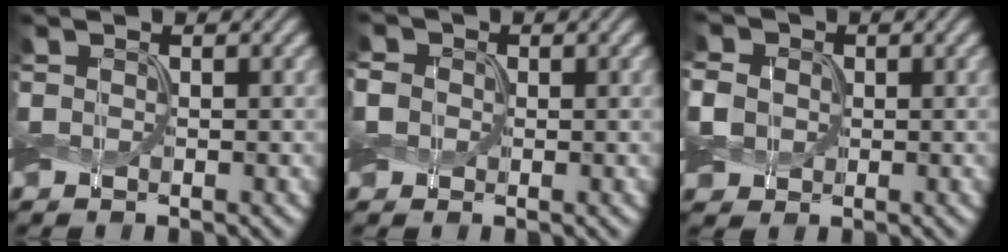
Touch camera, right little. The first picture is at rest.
{"total": 3.0, "force": [0.4, 2.6, 1.4], "torque": [-0.054, 0.011, 0.002]}
{"total": 7.1, "force": [1.5, 6.1, 3.4], "torque": [-0.091, 0.026, 0.009]}